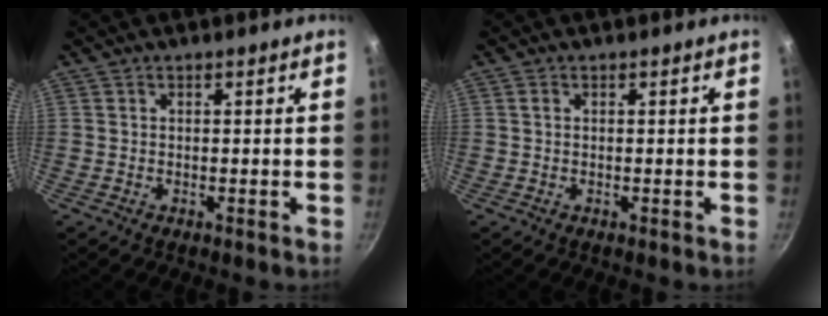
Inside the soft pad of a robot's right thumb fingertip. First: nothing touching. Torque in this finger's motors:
{"motor_torque": [-0.02, 0.25, 0.34, -0.16, -0.03]}